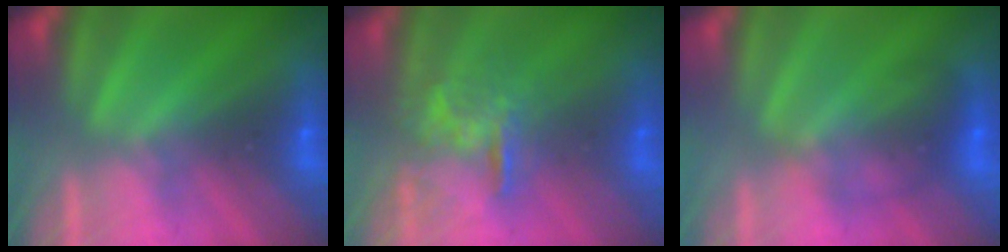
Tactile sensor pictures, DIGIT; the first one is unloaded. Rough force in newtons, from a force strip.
{"total": 4.2}
{"total": 1.7}